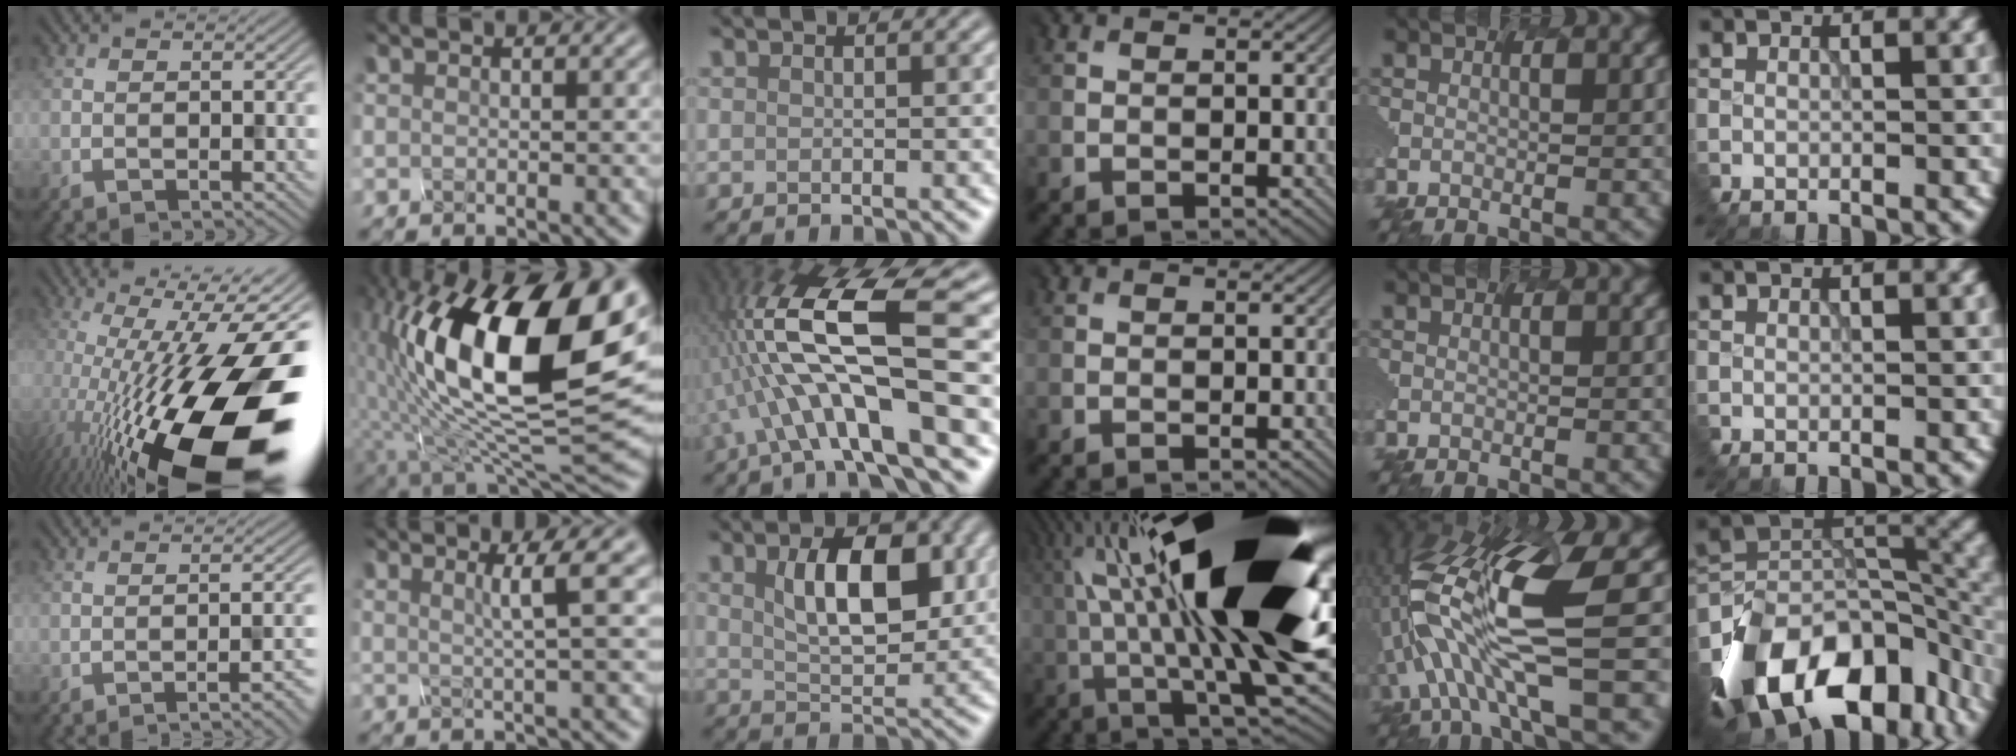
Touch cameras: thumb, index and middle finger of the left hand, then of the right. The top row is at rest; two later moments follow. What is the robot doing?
{"motion": "disassemble", "object": "hinged tin"}